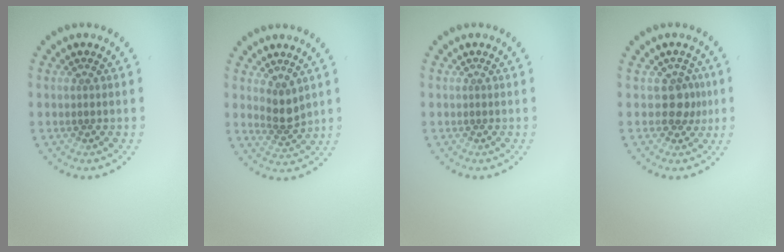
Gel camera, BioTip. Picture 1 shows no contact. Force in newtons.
{"total": 2.3, "press": 1.8, "slide": 1.3}
{"total": 0.0}
{"total": 2.1, "press": 1.7, "slide": 1.2}